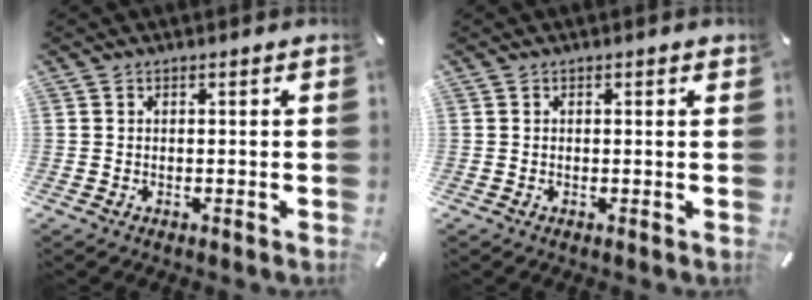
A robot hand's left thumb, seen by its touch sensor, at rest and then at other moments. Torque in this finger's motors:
{"motor_torque": [0.01, -0.41, -0.19, 0.00, -0.04]}